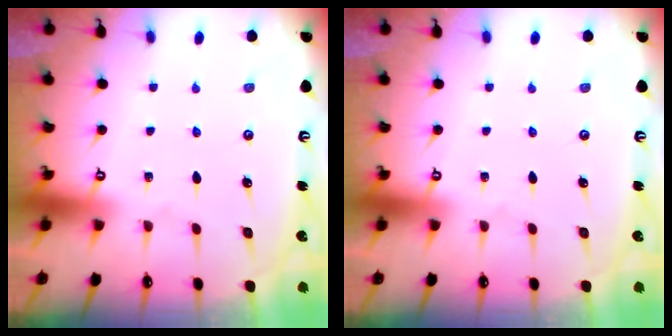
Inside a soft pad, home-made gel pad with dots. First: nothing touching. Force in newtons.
{"total": 0.0}